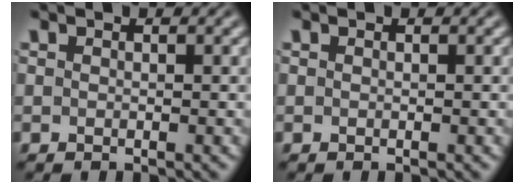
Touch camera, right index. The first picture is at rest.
{"total": 0.0}